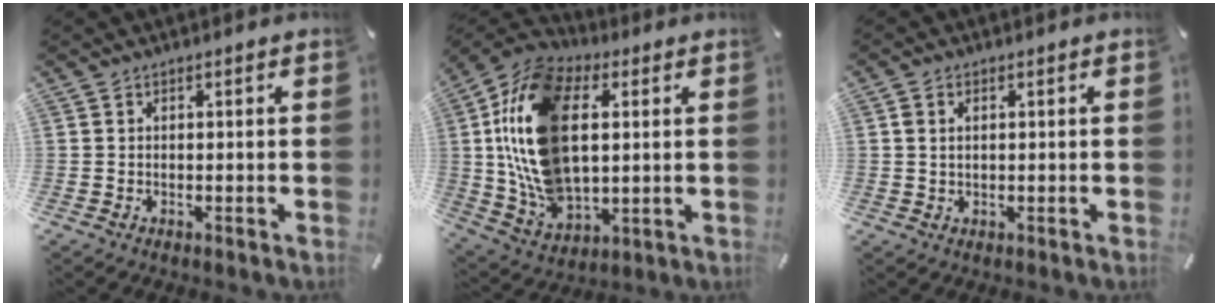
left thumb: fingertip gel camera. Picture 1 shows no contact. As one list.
[{"total": 21.1, "force": [4.0, 14.1, 15.2], "torque": [-0.356, -0.012, 0.065]}, {"total": 2.0, "force": [0.5, 1.5, 1.3], "torque": [-0.031, 0.008, 0.007]}]